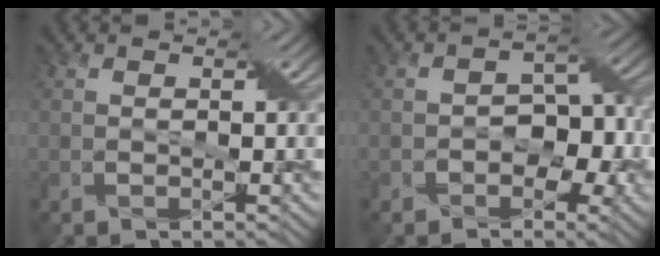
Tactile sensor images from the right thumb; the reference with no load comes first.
{"total": 5.7, "force": [-1.9, 3.9, 3.7], "torque": [-0.038, 0.004, -0.037]}